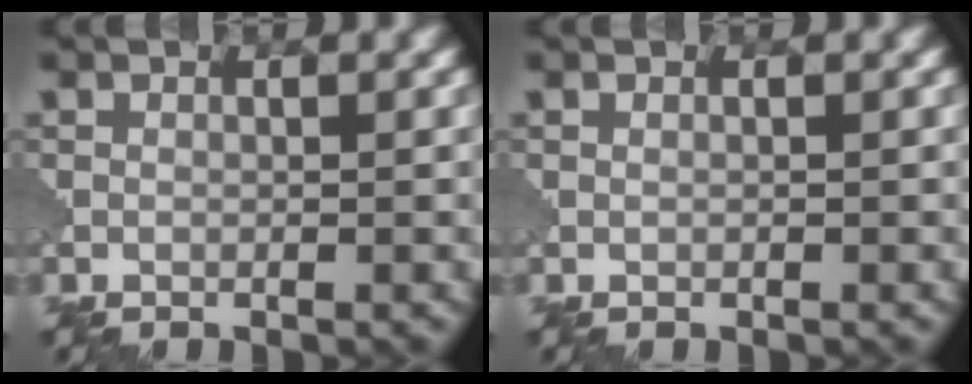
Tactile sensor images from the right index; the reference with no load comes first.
{"total": 0.0}